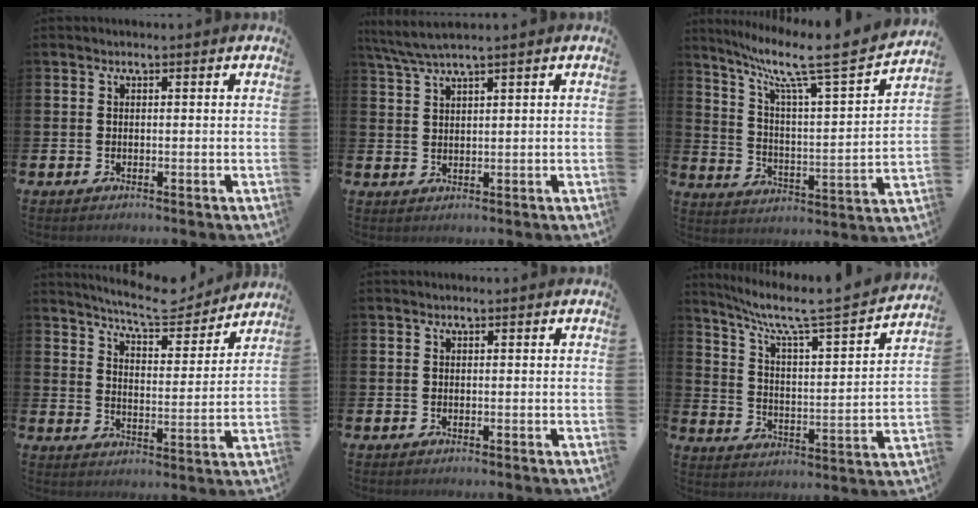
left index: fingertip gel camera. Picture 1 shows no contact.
{"total": 3.6, "force": [3.1, -0.2, 1.8], "torque": [-0.046, -0.004, 0.058]}
{"total": 9.5, "force": [7.1, 1.0, 6.3], "torque": [-0.143, -0.050, 0.109]}
{"total": 8.0, "force": [7.7, 1.0, 2.2], "torque": [-0.050, -0.055, 0.131]}
{"total": 0.0}
{"total": 6.8, "force": [5.6, 0.6, 3.8], "torque": [-0.104, -0.046, 0.087]}